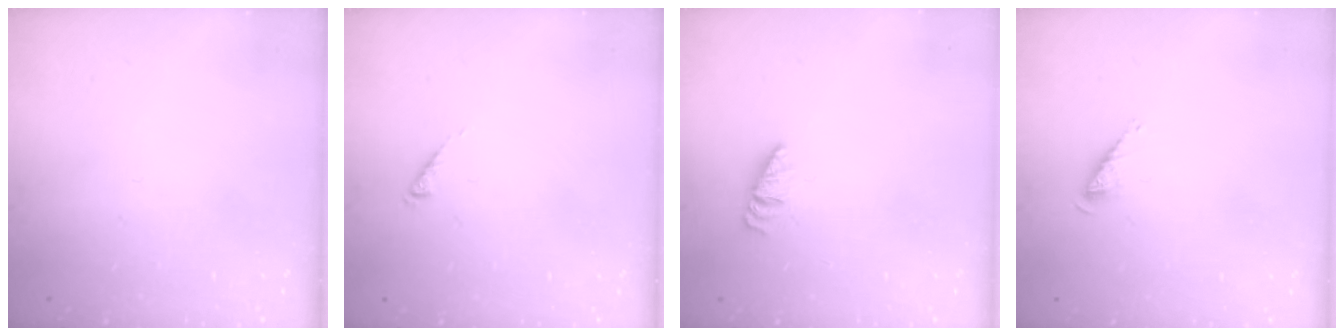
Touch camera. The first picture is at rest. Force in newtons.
{"total": 0.0}
{"total": 1.2, "press": 1.2, "slide": 0.2}
{"total": 2.6, "press": 2.6, "slide": 0.4}